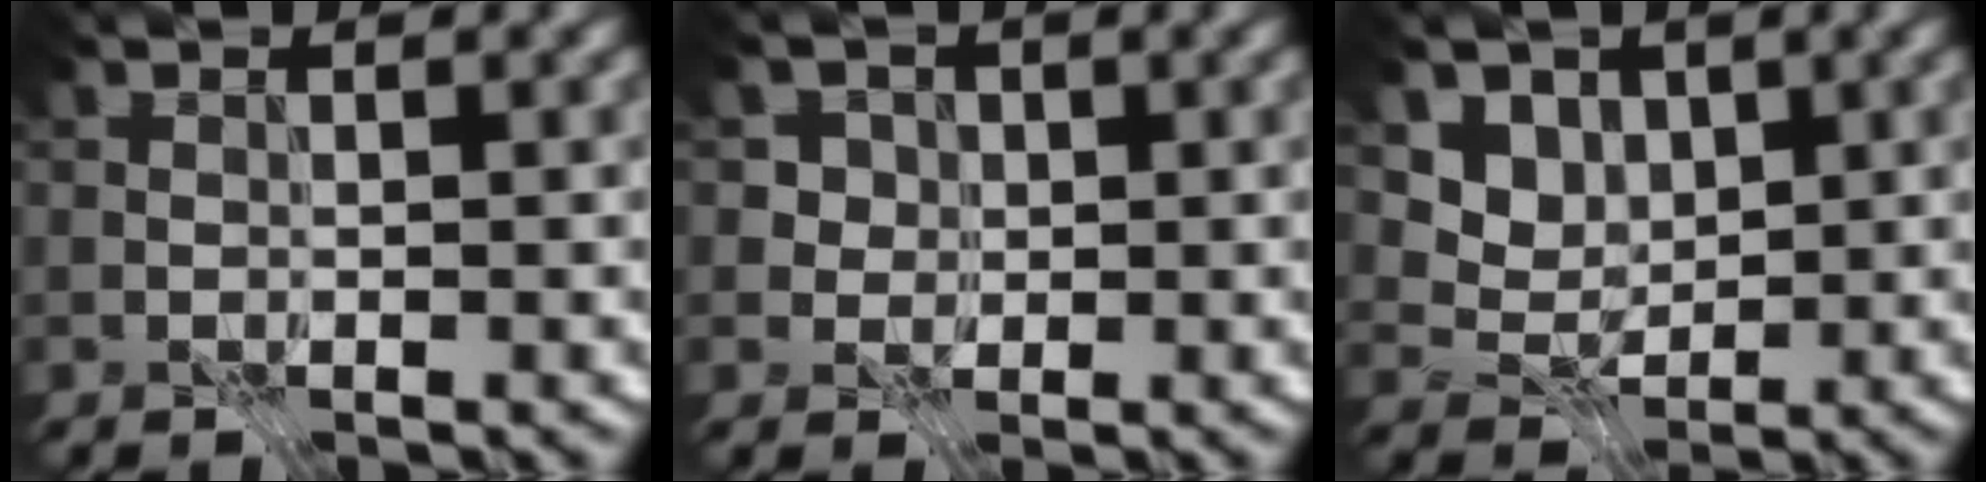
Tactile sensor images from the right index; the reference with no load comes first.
{"total": 3.2, "force": [1.2, 2.8, 1.0], "torque": [-0.010, 0.003, 0.016]}
{"total": 5.5, "force": [2.9, 4.2, 2.1], "torque": [-0.056, -0.021, 0.065]}